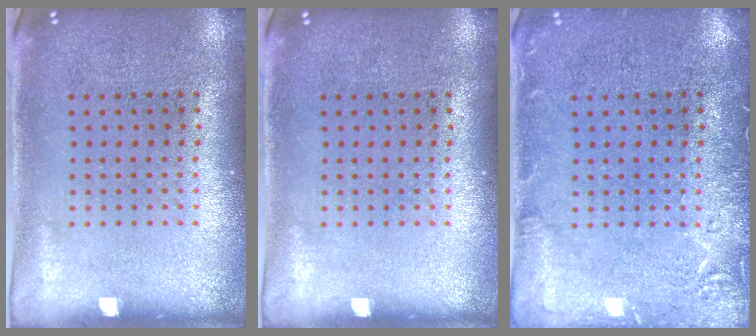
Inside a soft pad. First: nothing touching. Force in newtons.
{"total": 0.0}
{"total": 2.4, "press": 2.4, "slide": 0.4}